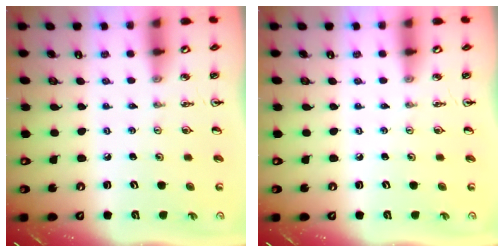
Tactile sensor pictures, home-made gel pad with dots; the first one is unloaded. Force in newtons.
{"total": 0.0}